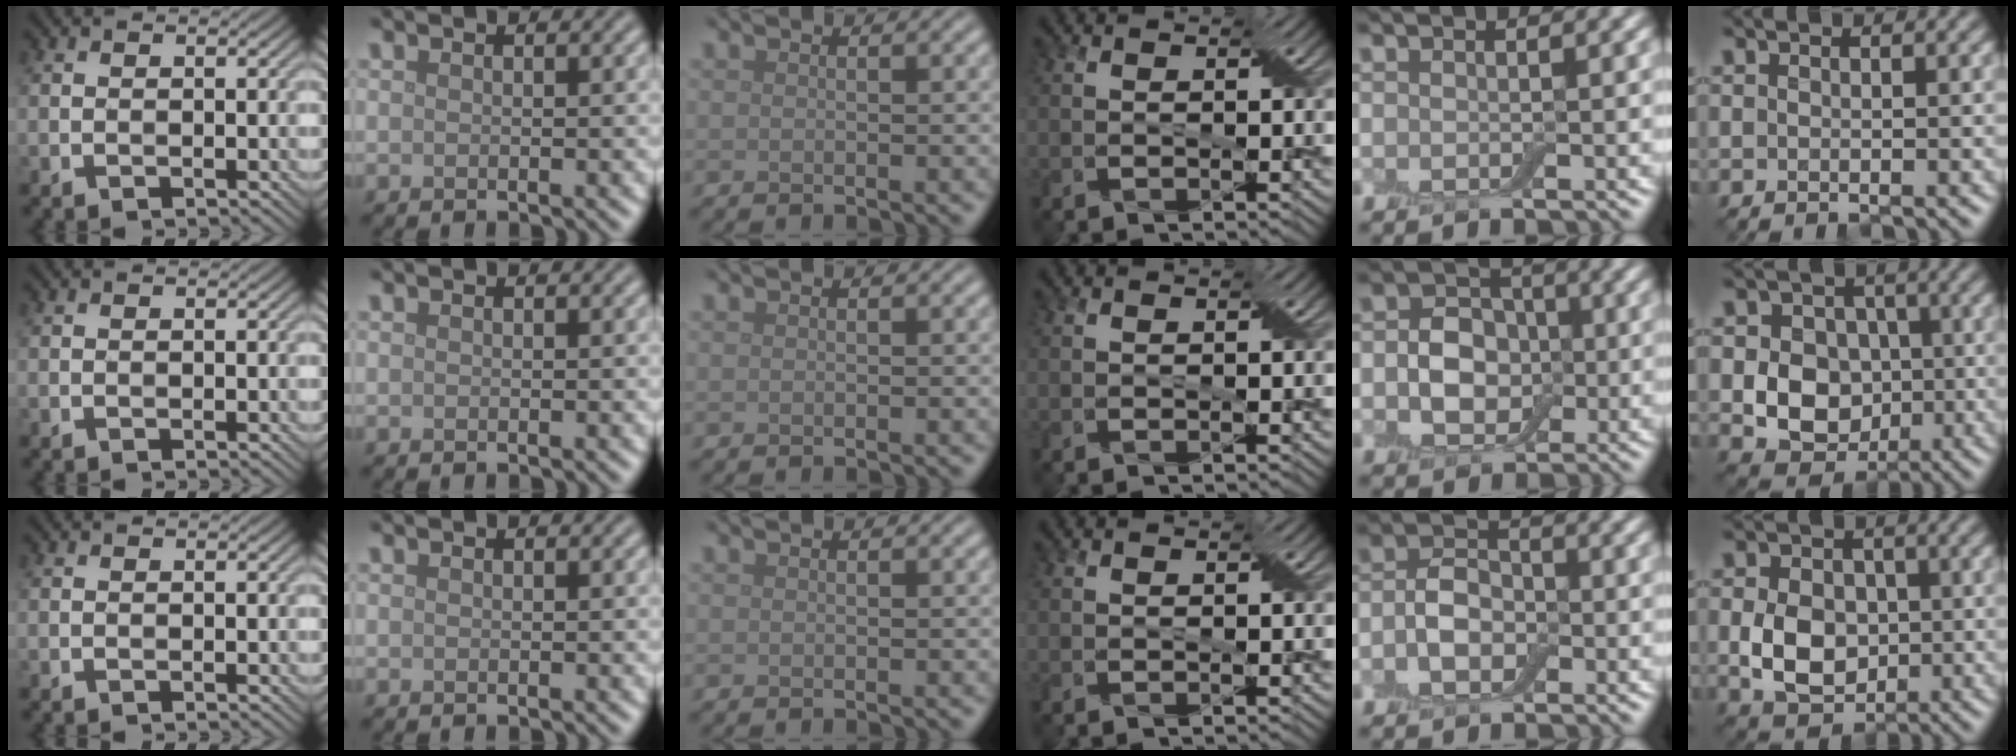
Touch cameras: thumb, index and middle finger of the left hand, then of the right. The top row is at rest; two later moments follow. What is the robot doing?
{"motion": "press", "object": "electronic device side button"}